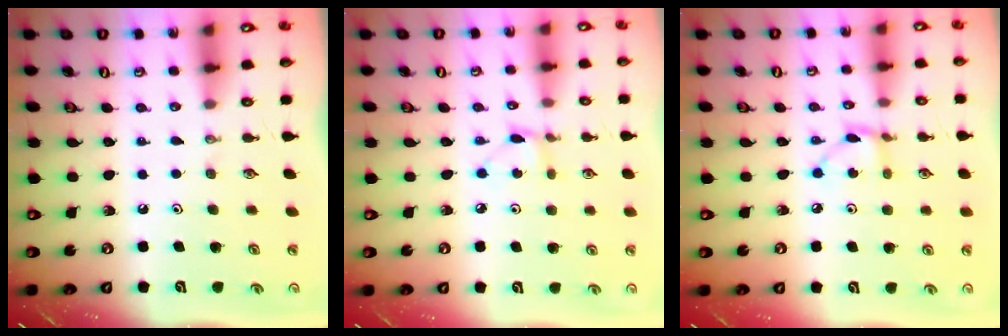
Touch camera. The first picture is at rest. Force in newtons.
{"total": 3.8, "press": 3.8, "slide": 0.4}
{"total": 4.1, "press": 4.1, "slide": 0.2}